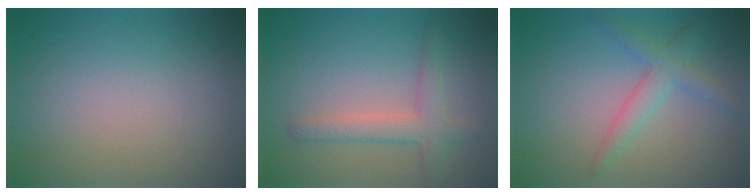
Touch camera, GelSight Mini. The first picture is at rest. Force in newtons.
{"total": 3.0, "press": 3.0, "slide": 0.1}
{"total": 2.1, "press": 2.1, "slide": 0.1}